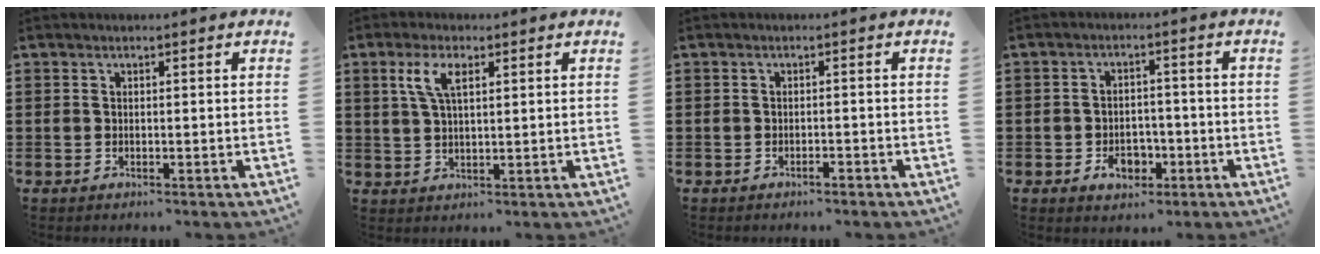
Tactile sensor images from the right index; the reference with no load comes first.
{"total": 4.9, "force": [1.9, 1.9, 4.1], "torque": [-0.088, 0.010, 0.032]}
{"total": 1.0, "force": [-0.9, 0.1, 0.5], "torque": [-0.013, -0.004, -0.016]}
{"total": 4.5, "force": [-2.0, 3.1, 2.7], "torque": [-0.040, 0.004, -0.037]}